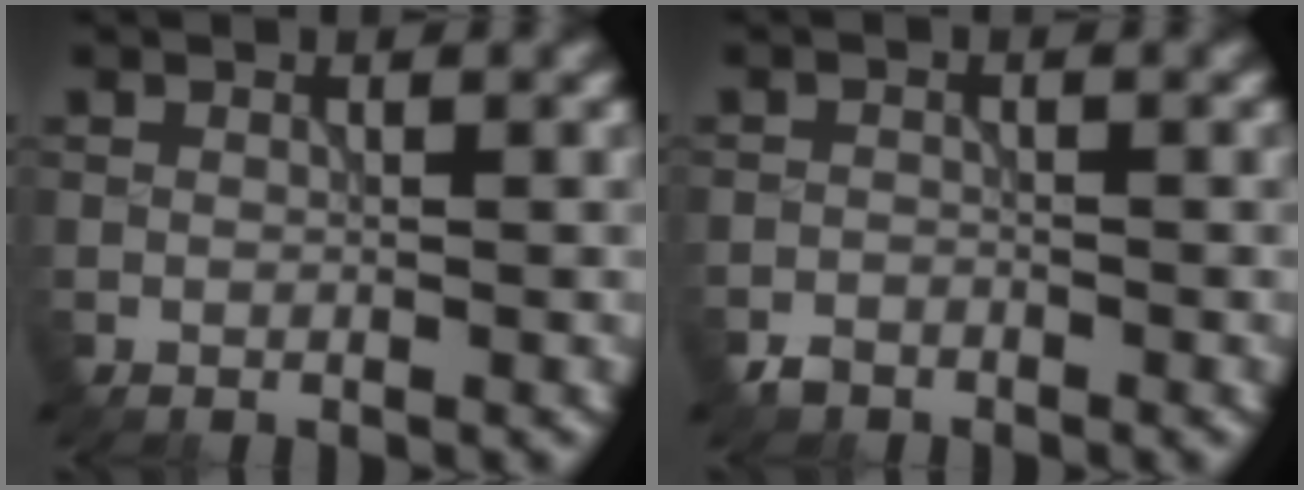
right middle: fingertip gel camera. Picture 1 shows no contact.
{"total": 1.3, "force": [-1.2, 0.6, 0.1], "torque": [0.002, 0.001, -0.024]}